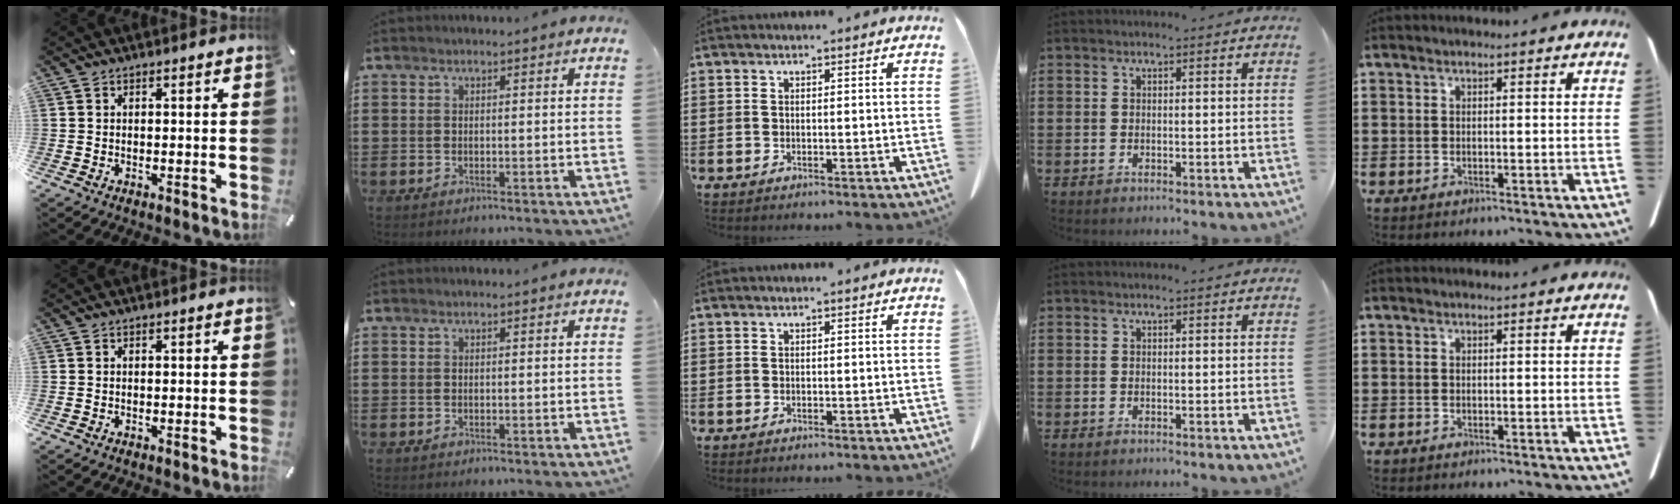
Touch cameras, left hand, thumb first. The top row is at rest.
{}